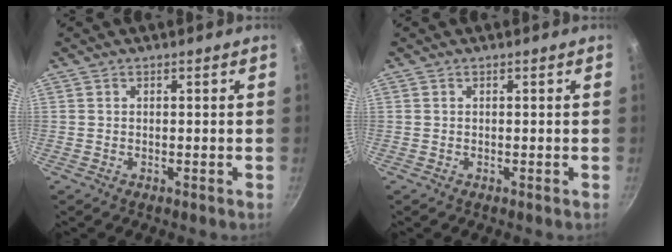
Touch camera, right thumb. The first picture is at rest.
{"total": 0.0}